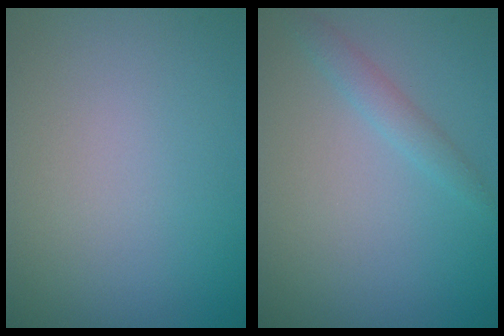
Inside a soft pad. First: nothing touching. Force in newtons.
{"total": 1.6, "press": 1.6, "slide": 0.0}